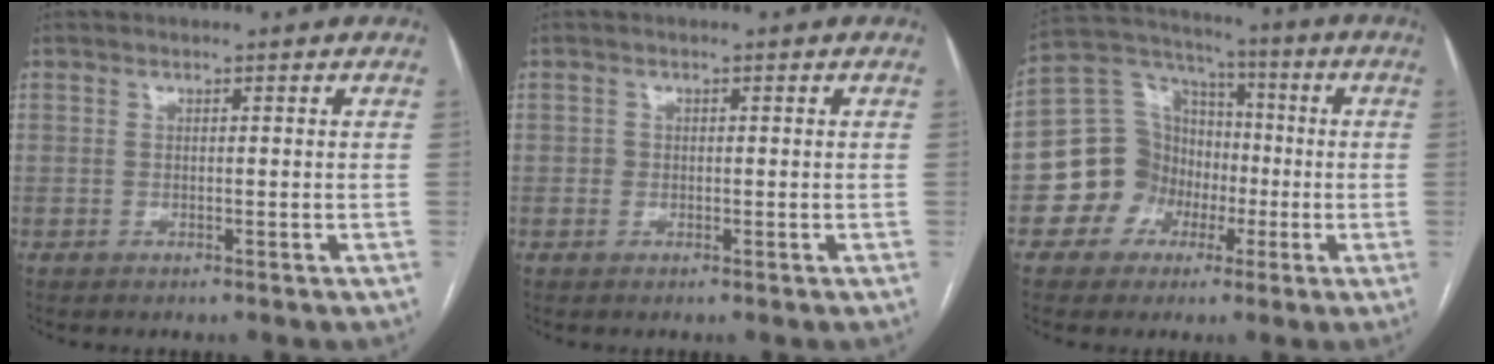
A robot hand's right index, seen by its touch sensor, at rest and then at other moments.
{"total": 0.7, "force": [-0.2, 0.6, 0.1], "torque": [0.002, 0.004, -0.005]}
{"total": 11.3, "force": [-3.0, 10.6, 2.7], "torque": [-0.042, 0.058, -0.046]}